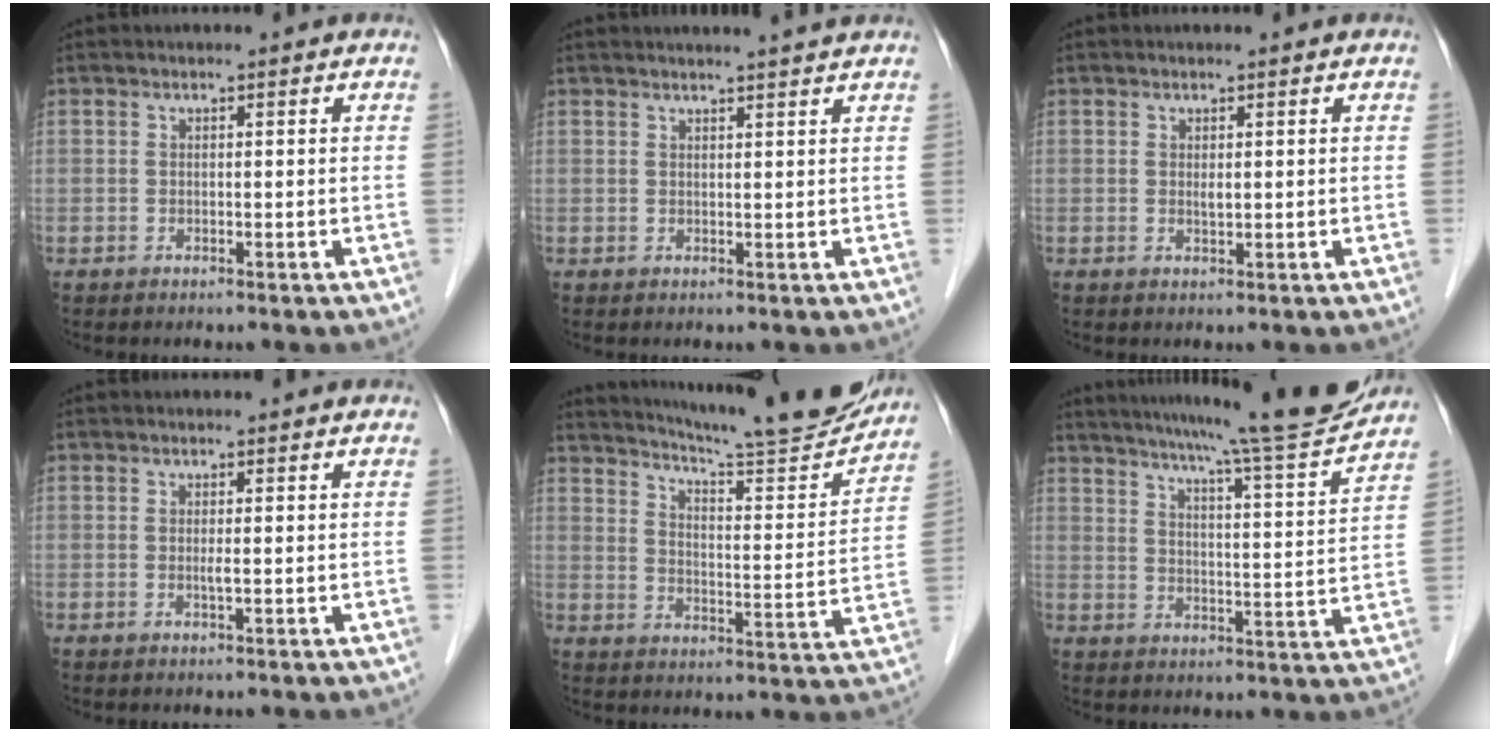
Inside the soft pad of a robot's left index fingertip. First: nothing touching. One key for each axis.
{"total": 4.2, "fx": 3.7, "fy": -0.6, "fz": 1.8, "tx": -0.024, "ty": 0.006, "tz": 0.037}
{"total": 0.8, "fx": -0.4, "fy": 0.2, "fz": 0.6, "tx": -0.015, "ty": -0.009, "tz": -0.005}
{"total": 1.0, "fx": -0.8, "fy": -0.2, "fz": 0.6, "tx": -0.013, "ty": -0.008, "tz": -0.013}
{"total": 17.5, "fx": 16.5, "fy": 0.3, "fz": 6.0, "tx": -0.097, "ty": -0.061, "tz": 0.220}
{"total": 16.4, "fx": 14.6, "fy": -1.3, "fz": 7.2, "tx": -0.114, "ty": -0.040, "tz": 0.194}